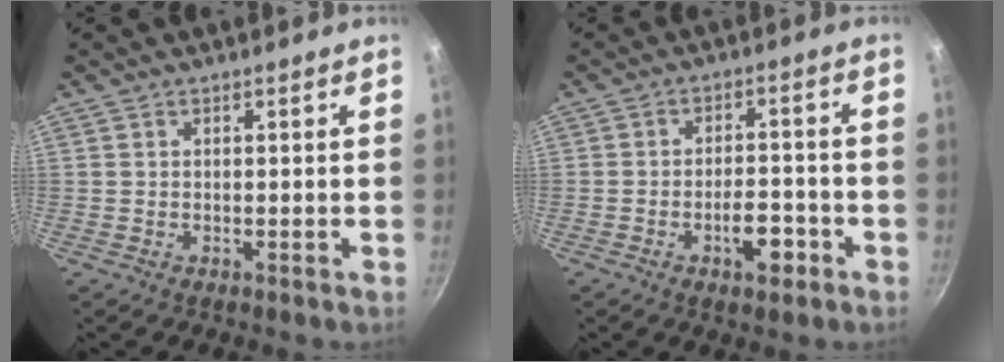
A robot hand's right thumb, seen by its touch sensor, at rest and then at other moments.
{"total": 6.5, "force": [-3.1, 3.1, 4.9], "torque": [-0.051, 0.023, -0.048]}